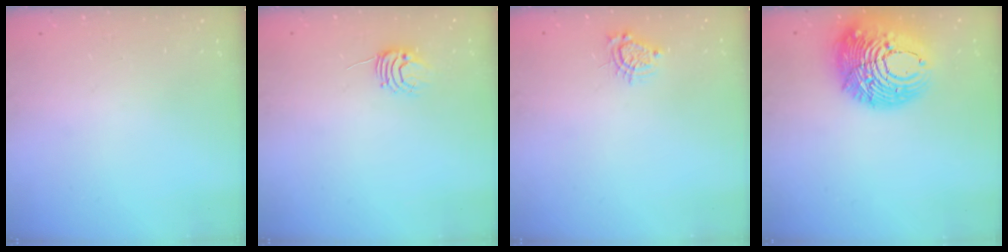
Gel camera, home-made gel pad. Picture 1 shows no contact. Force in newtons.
{"total": 5.9, "press": 5.9, "slide": 0.5}
{"total": 7.0, "press": 6.9, "slide": 0.5}
{"total": 19.1, "press": 19.0, "slide": 2.1}